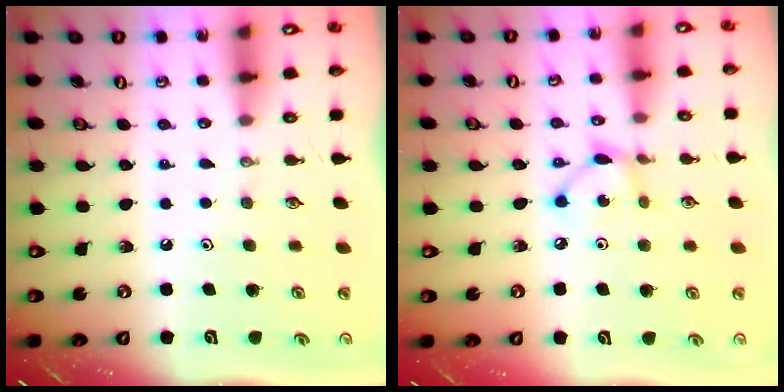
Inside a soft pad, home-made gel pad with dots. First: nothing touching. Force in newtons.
{"total": 5.1, "press": 5.1, "slide": 0.1}